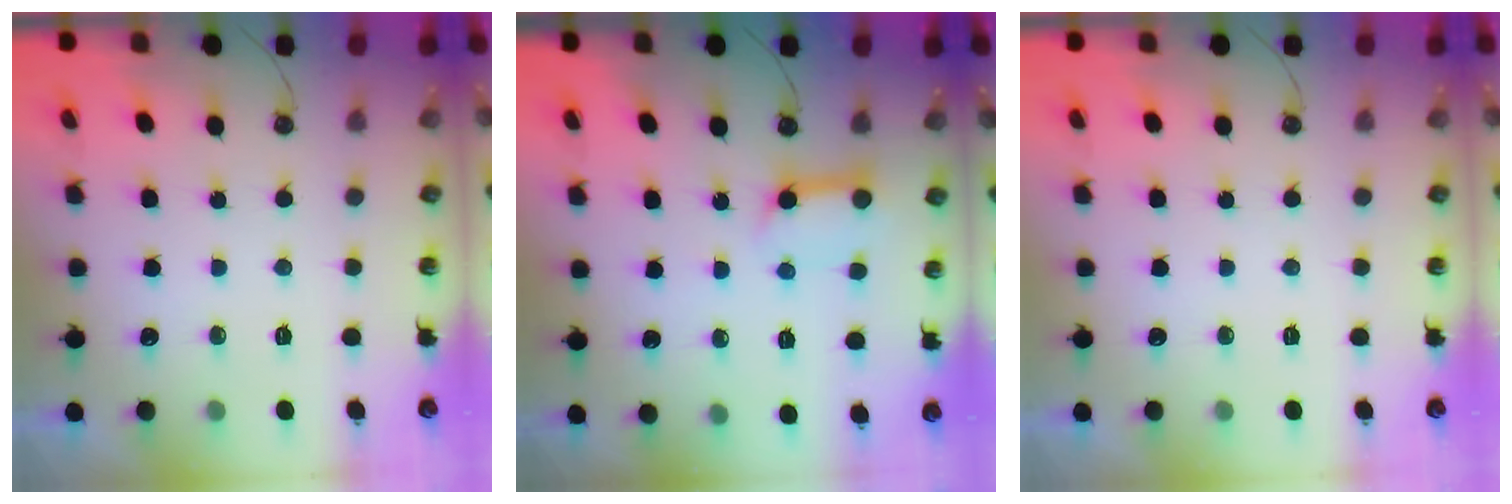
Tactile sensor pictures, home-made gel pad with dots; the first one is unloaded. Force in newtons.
{"total": 10.0, "press": 9.9, "slide": 1.4}
{"total": 0.0}